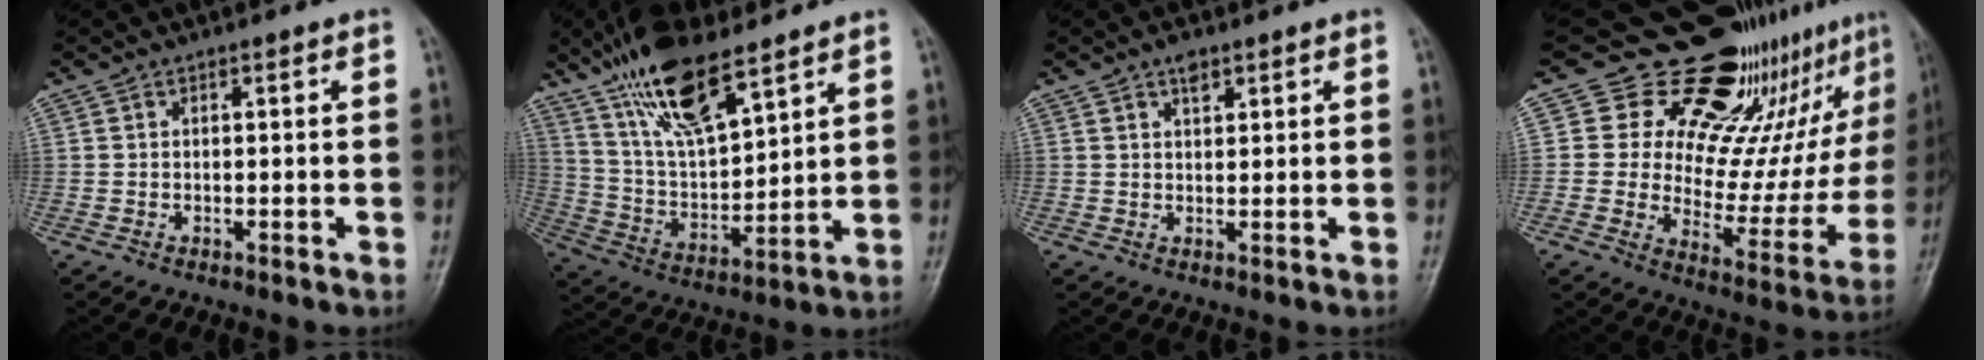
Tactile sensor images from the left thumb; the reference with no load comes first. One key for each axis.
{"total": 17.1, "fx": 11.6, "fy": 5.7, "fz": 11.1, "tx": -0.184, "ty": -0.052, "tz": 0.229}
{"total": 2.4, "fx": 1.5, "fy": 1.2, "fz": 1.4, "tx": -0.015, "ty": -0.007, "tz": 0.025}
{"total": 22.9, "fx": 17.2, "fy": 10.4, "fz": 11.0, "tx": -0.097, "ty": -0.104, "tz": 0.234}